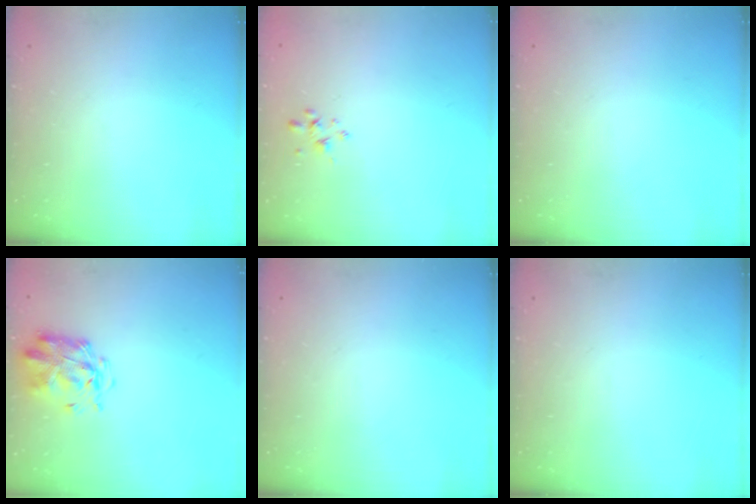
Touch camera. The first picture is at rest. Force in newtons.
{"total": 2.6, "press": 2.4, "slide": 0.8}
{"total": 0.0}
{"total": 2.8, "press": 2.7, "slide": 0.6}
{"total": 0.0}
{"total": 0.0}